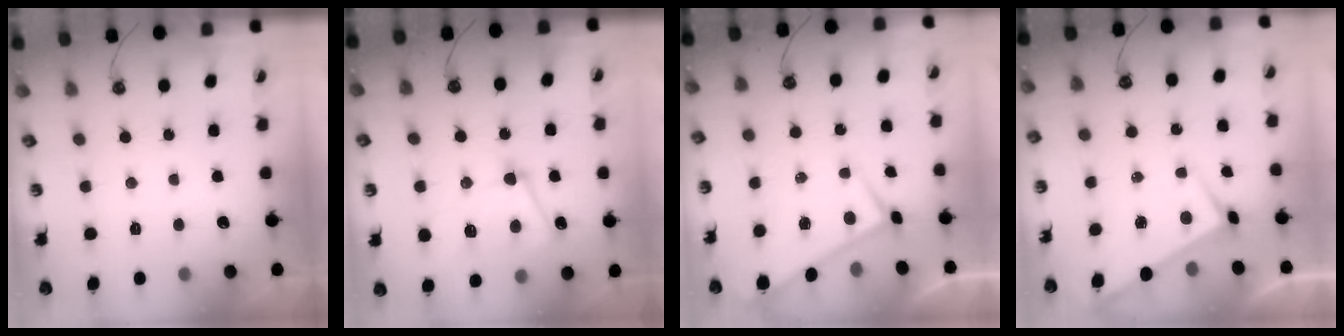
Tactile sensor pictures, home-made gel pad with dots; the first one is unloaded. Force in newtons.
{"total": 8.1, "press": 8.0, "slide": 1.3}
{"total": 0.0}
{"total": 1.4, "press": 1.3, "slide": 0.5}